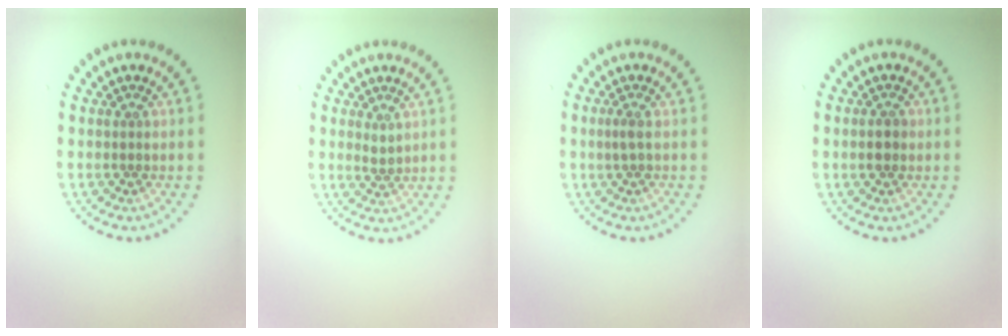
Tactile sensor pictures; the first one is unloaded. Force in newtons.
{"total": 1.0, "press": 0.8, "slide": 0.6}
{"total": 0.9, "press": 0.7, "slide": 0.5}
{"total": 1.8, "press": 1.8, "slide": 0.1}